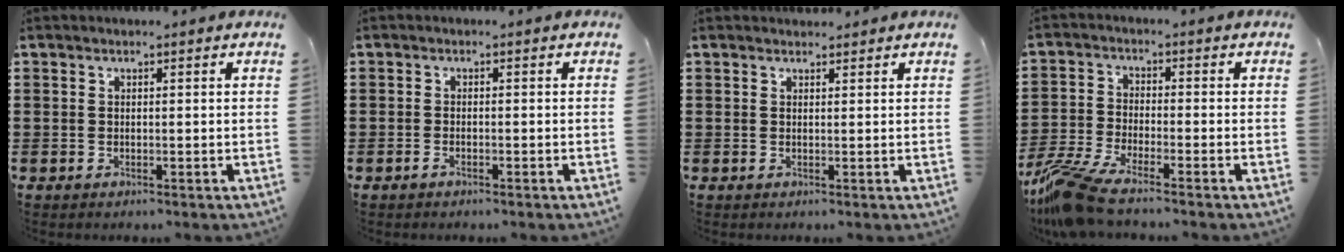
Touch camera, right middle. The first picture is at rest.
{"total": 0.8, "force": [-0.6, 0.1, 0.5], "torque": [-0.012, -0.004, -0.010]}
{"total": 1.1, "force": [1.0, 0.3, -0.1], "torque": [0.007, -0.001, 0.018]}
{"total": 8.4, "force": [-6.9, 1.5, 4.6], "torque": [-0.118, -0.009, -0.139]}